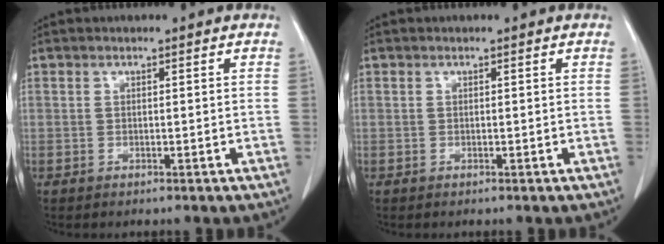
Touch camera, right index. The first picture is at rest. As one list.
[{"total": 0.0}]